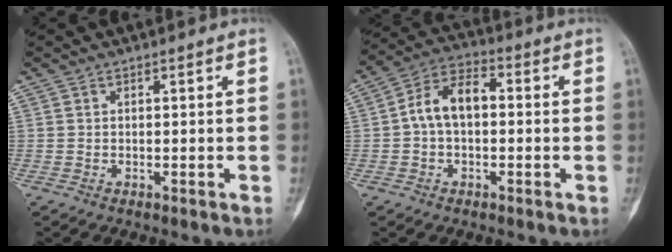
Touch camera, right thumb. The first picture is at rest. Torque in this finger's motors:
{"motor_torque": [-0.13, 0.62, -0.04, 0.11, 0.05]}